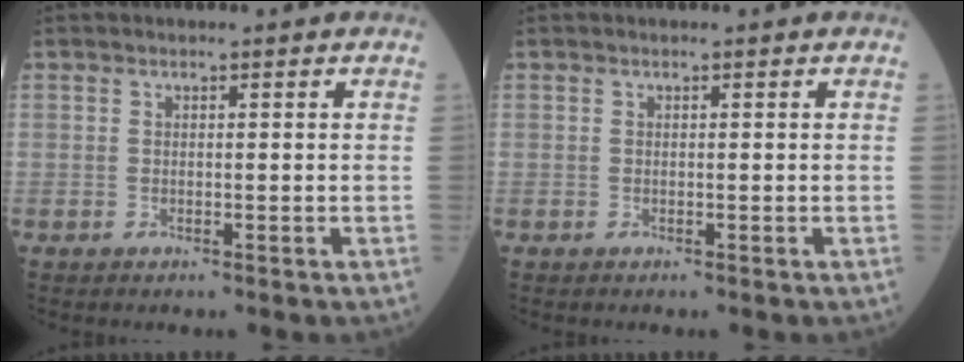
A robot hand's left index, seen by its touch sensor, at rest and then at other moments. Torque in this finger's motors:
{"motor_torque": [0.00, 0.00, 0.00, -0.01]}